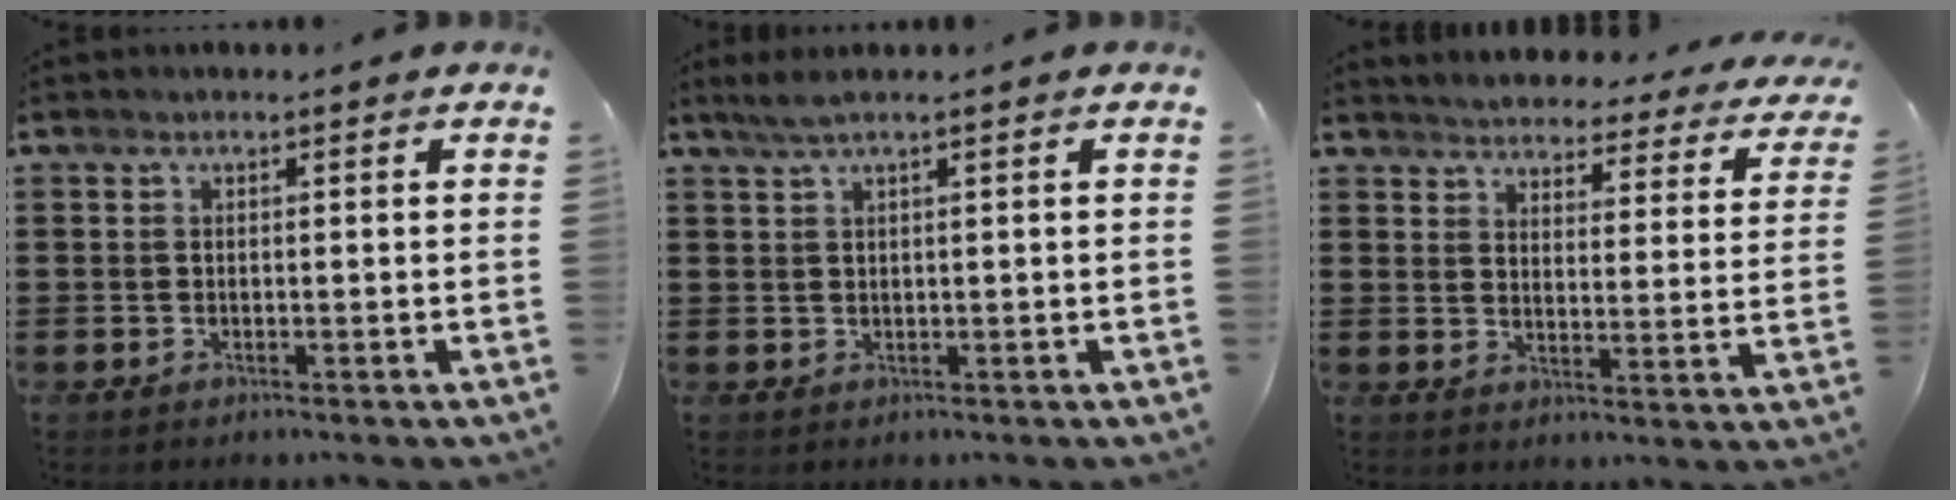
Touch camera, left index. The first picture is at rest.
{"total": 1.6, "force": [0.8, -0.1, 1.4], "torque": [-0.028, -0.001, 0.014]}
{"total": 3.5, "force": [3.5, -0.1, 0.0], "torque": [-0.024, -0.031, 0.055]}